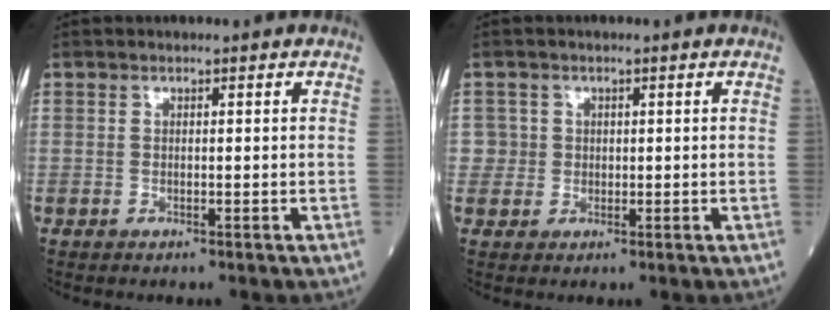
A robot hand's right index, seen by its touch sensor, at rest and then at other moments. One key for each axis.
{"total": 2.3, "fx": 0.3, "fy": 2.2, "fz": -0.2, "tx": 0.022, "ty": 0.006, "tz": 0.000}